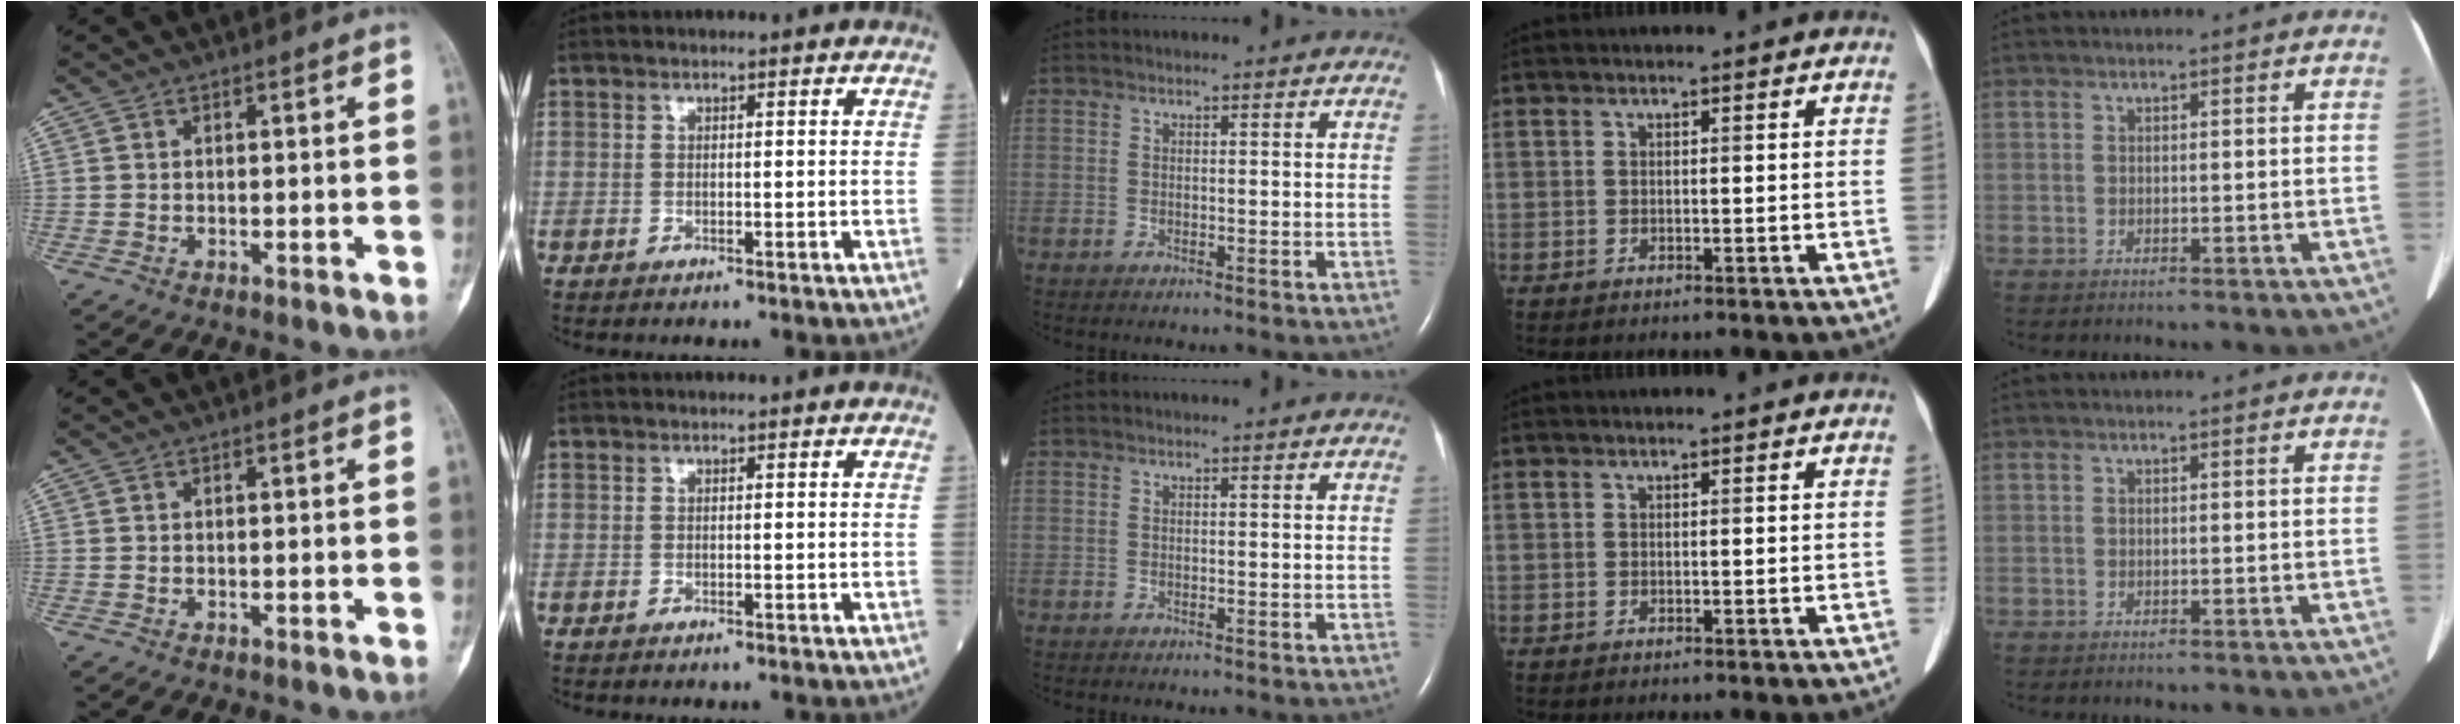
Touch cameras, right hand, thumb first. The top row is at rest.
{}